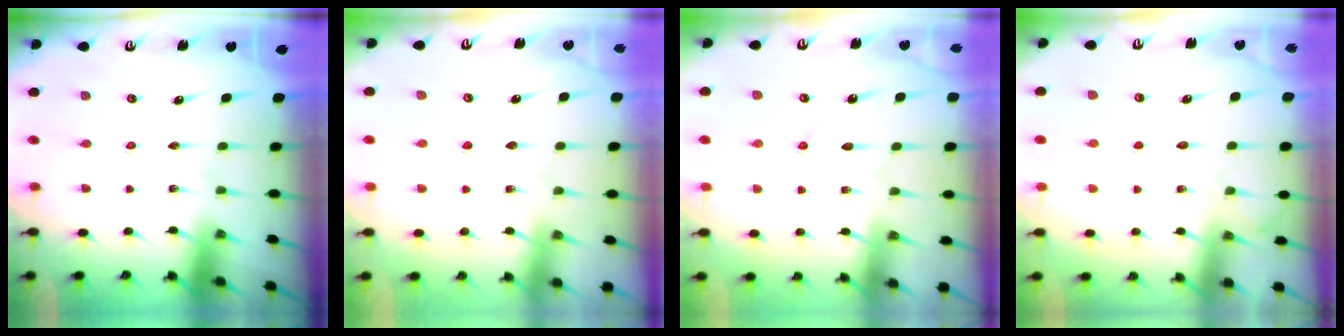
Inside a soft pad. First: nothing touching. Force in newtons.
{"total": 2.5, "press": 2.4, "slide": 0.4}
{"total": 4.0, "press": 3.9, "slide": 0.5}
{"total": 5.5, "press": 5.5, "slide": 0.6}